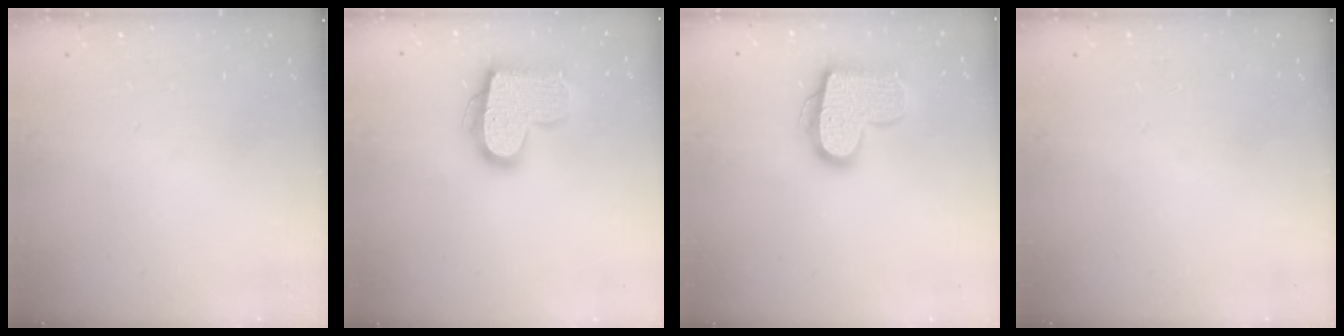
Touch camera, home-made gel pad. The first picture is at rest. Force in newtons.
{"total": 16.9, "press": 16.8, "slide": 1.2}
{"total": 15.8, "press": 15.8, "slide": 1.0}
{"total": 0.0}